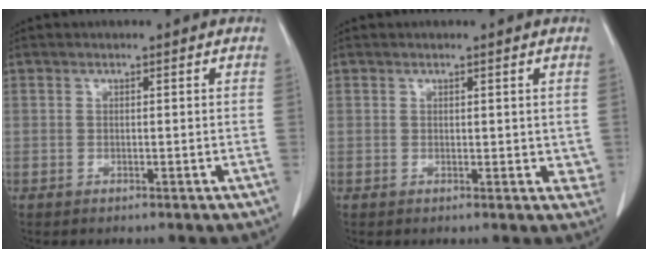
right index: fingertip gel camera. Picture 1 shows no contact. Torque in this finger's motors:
{"motor_torque": [0.02, 0.10, 0.00, -0.01]}